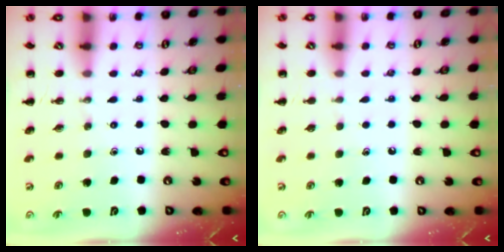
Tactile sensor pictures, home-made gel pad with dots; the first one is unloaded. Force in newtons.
{"total": 0.8, "press": 0.8, "slide": 0.1}